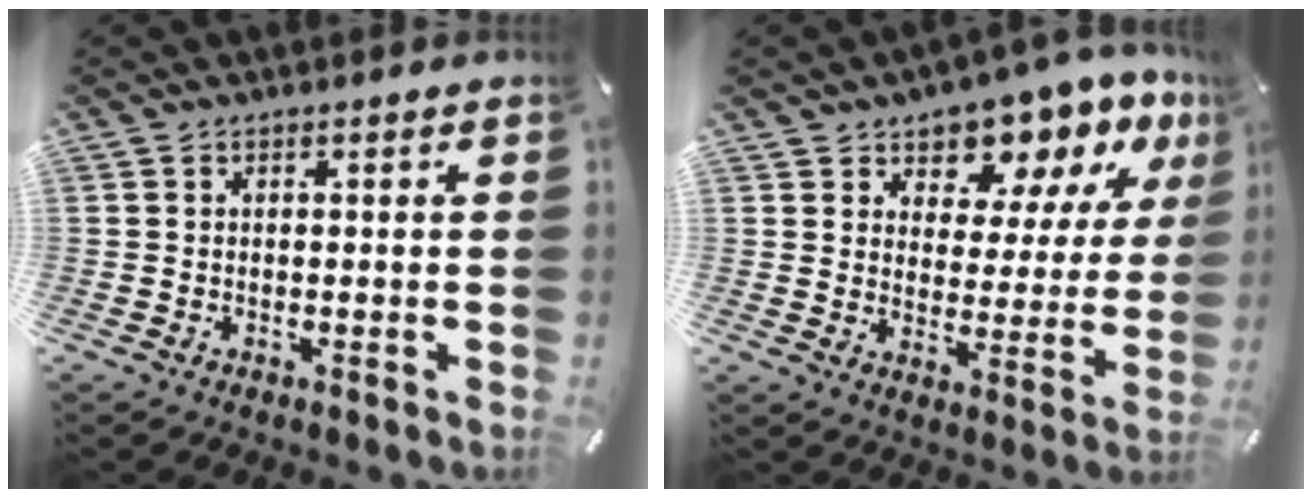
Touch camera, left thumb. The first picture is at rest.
{"total": 10.6, "force": [8.5, 5.7, 2.6], "torque": [-0.043, -0.074, 0.153]}